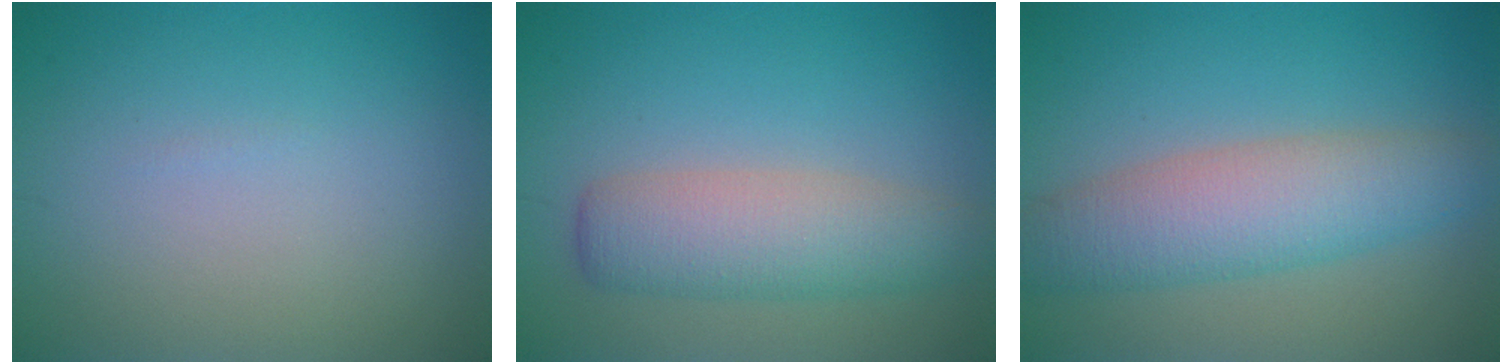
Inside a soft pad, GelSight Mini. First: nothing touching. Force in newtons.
{"total": 5.1, "press": 5.1, "slide": 0.2}
{"total": 6.0, "press": 6.0, "slide": 0.1}